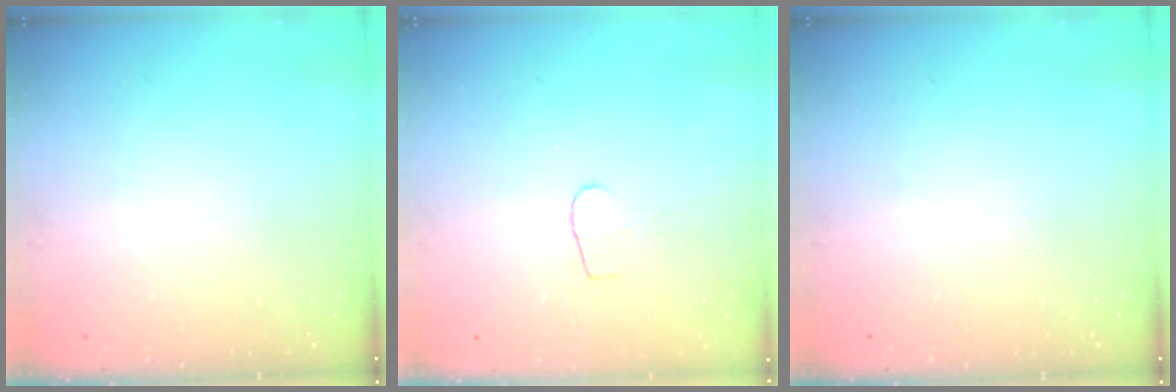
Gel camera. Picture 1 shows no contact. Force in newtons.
{"total": 3.2, "press": 3.2, "slide": 0.3}
{"total": 0.0}